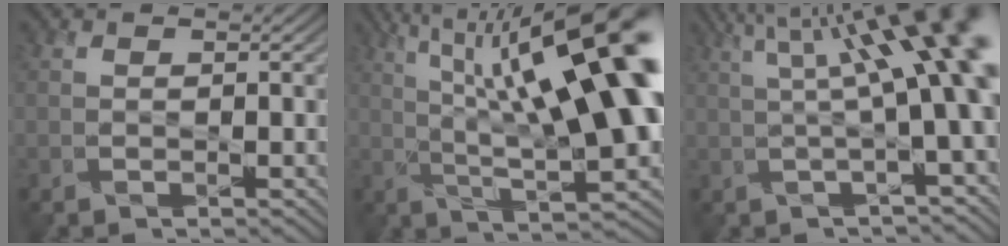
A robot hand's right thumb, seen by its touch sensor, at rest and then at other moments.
{"total": 19.5, "force": [5.3, 5.5, 17.9], "torque": [-0.284, 0.041, 0.093]}
{"total": 13.3, "force": [3.3, 3.1, 12.5], "torque": [-0.174, 0.014, 0.061]}